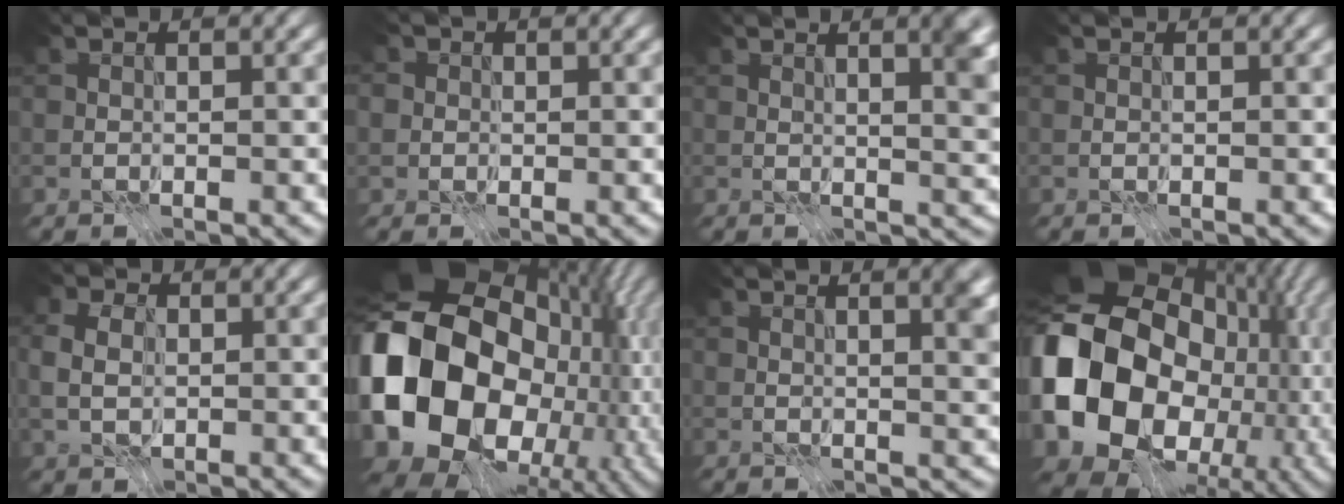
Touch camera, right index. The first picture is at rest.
{"total": 2.4, "force": [0.9, 2.1, 0.7], "torque": [0.006, 0.014, -0.004]}
{"total": 4.1, "force": [1.9, 0.9, 3.6], "torque": [-0.037, 0.002, 0.031]}
{"total": 0.0}
{"total": 3.7, "force": [0.4, 2.8, 2.5], "torque": [-0.043, 0.014, -0.004]}
{"total": 19.1, "force": [-1.4, 14.6, 12.2], "torque": [-0.260, -0.005, -0.010]}
{"total": 3.3, "force": [1.5, 0.6, 2.8], "torque": [-0.036, 0.003, 0.025]}
{"total": 17.2, "force": [-0.6, 13.9, 10.1], "torque": [-0.201, -0.007, -0.010]}